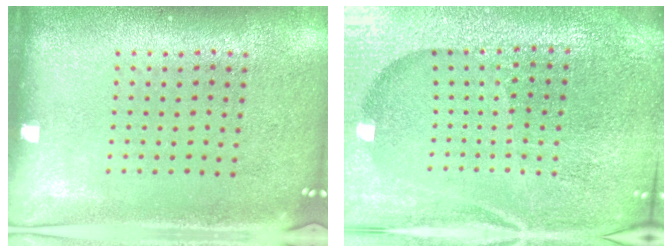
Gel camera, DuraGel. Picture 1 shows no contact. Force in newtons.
{"total": 5.0, "press": 4.6, "slide": 1.8}